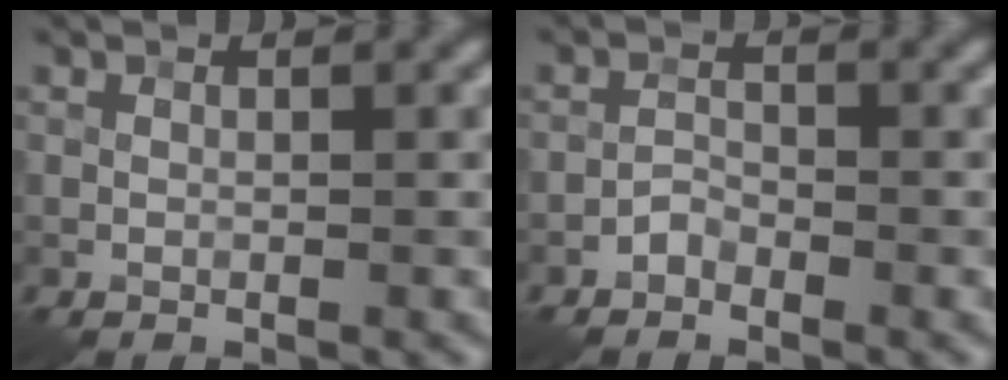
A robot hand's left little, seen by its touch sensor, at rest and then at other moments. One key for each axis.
{"total": 1.2, "fx": -1.0, "fy": 0.6, "fz": 0.3, "tx": -0.002, "ty": 0.006, "tz": -0.021}